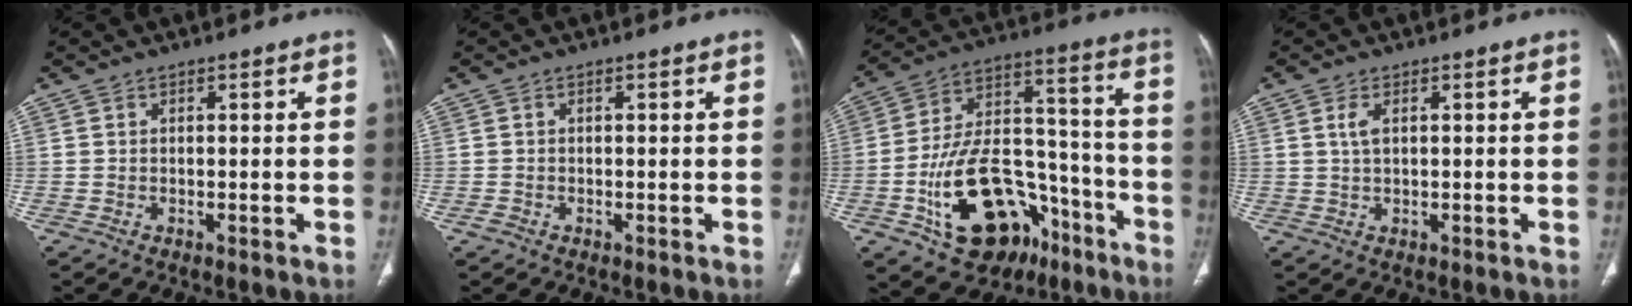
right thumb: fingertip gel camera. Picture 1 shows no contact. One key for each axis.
{"total": 0.8, "fx": -0.5, "fy": 0.6, "fz": 0.2, "tx": -0.004, "ty": 0.001, "tz": -0.010}
{"total": 24.4, "fx": -11.0, "fy": 14.4, "fz": 16.2, "tx": -0.271, "ty": 0.080, "tz": -0.162}
{"total": 2.5, "fx": 0.8, "fy": 1.1, "fz": 2.1, "tx": -0.050, "ty": 0.003, "tz": 0.021}